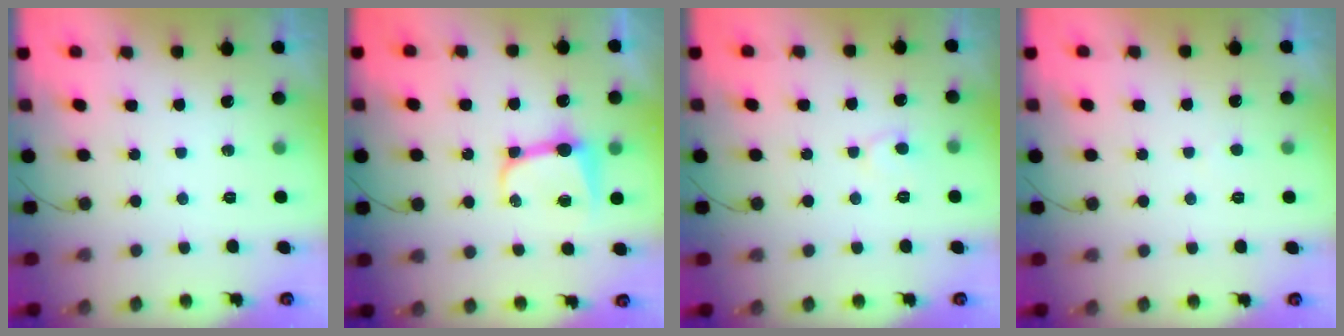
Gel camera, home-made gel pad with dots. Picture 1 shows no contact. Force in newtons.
{"total": 8.3, "press": 8.3, "slide": 0.1}
{"total": 4.6, "press": 4.6, "slide": 0.5}
{"total": 1.9, "press": 1.9, "slide": 0.3}